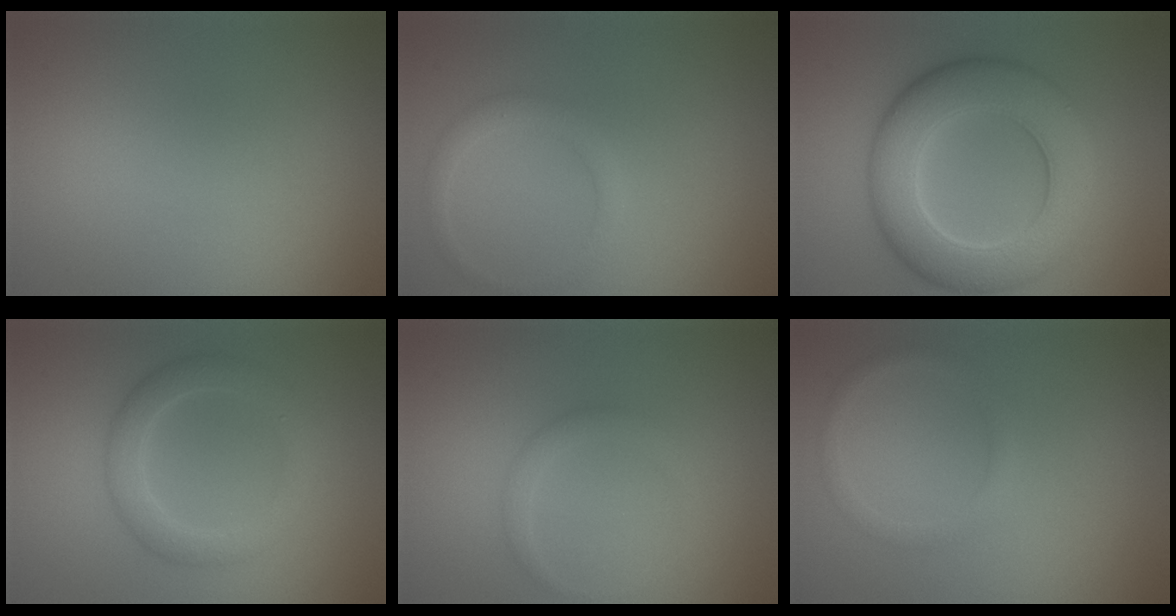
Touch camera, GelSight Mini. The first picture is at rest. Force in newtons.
{"total": 1.7, "press": 1.7, "slide": 0.1}
{"total": 8.4, "press": 8.3, "slide": 0.6}
{"total": 3.0, "press": 3.0, "slide": 0.1}
{"total": 1.3, "press": 1.3, "slide": 0.0}
{"total": 1.3, "press": 1.3, "slide": 0.1}